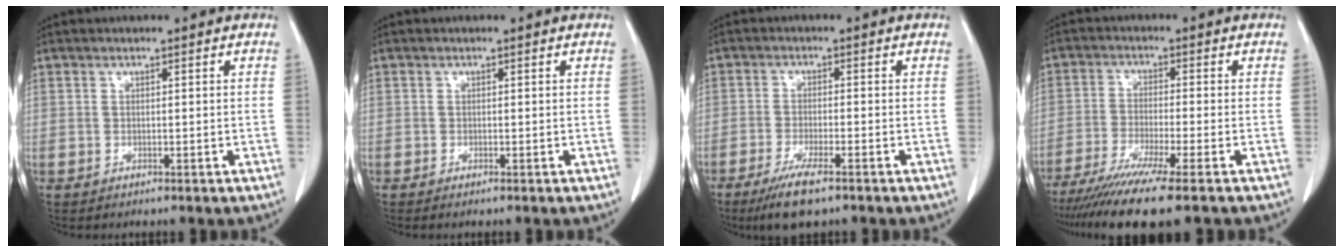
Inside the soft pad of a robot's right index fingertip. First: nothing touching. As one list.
[{"total": 0.5, "force": [-0.4, -0.1, 0.3], "torque": [-0.007, -0.001, -0.008]}, {"total": 6.9, "force": [-4.6, 0.8, 5.0], "torque": [-0.094, -0.018, -0.076]}, {"total": 11.0, "force": [-8.4, -1.0, 7.0], "torque": [-0.107, -0.030, -0.134]}]